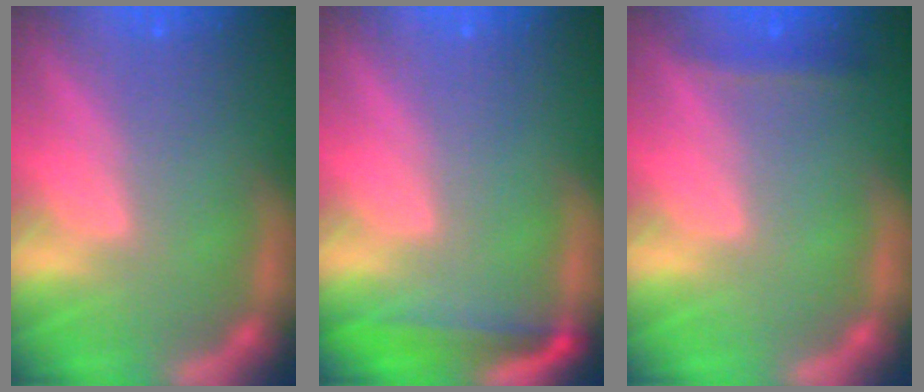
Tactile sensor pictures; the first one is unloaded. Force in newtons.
{"total": 3.5}
{"total": 1.4}